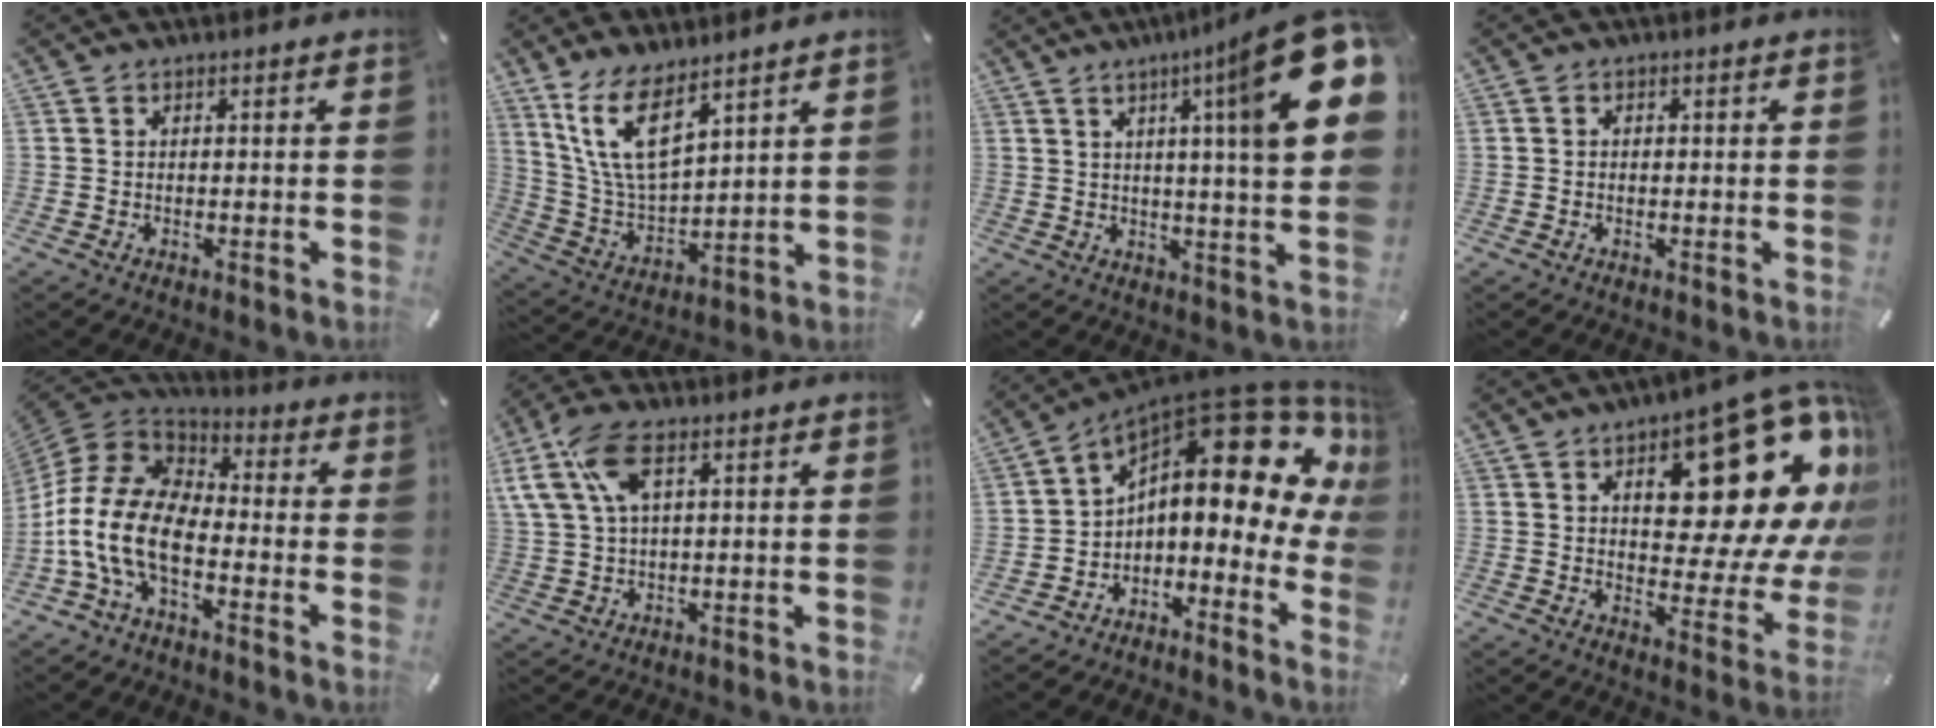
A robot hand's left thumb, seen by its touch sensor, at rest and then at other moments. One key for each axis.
{"total": 12.7, "fx": 8.5, "fy": 4.8, "fz": 8.1, "tx": -0.192, "ty": -0.039, "tz": 0.154}
{"total": 21.4, "fx": 8.2, "fy": 2.4, "fz": 19.6, "tx": -0.286, "ty": -0.051, "tz": 0.114}
{"total": 0.7, "fx": -0.3, "fy": 0.6, "fz": 0.4, "tx": -0.007, "ty": 0.002, "tz": -0.007}
{"total": 15.7, "fx": -7.7, "fy": 8.8, "fz": 10.5, "tx": -0.238, "ty": 0.020, "tz": -0.144}
{"total": 10.8, "fx": 3.9, "fy": 5.1, "fz": 8.8, "tx": -0.190, "ty": 0.004, "tz": 0.074}
{"total": 17.4, "fx": 6.4, "fy": 7.8, "fz": 14.2, "tx": -0.200, "ty": -0.057, "tz": 0.097}
{"total": 24.9, "fx": 11.6, "fy": 12.2, "fz": 18.3, "tx": -0.212, "ty": -0.091, "tz": 0.194}